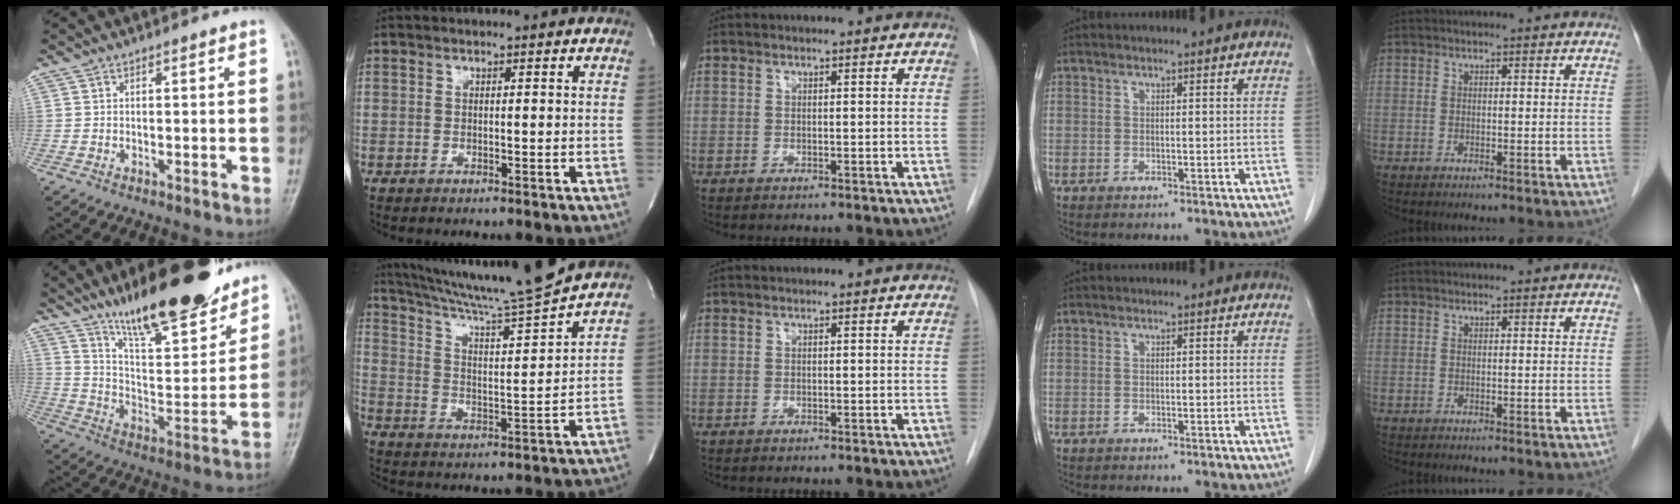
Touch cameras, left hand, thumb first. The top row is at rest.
{"thumb": {"total": 21.7, "force": [16.3, 5.9, 13.1], "torque": [-0.163, -0.086, 0.270]}, "index": {"total": 16.0, "force": [14.5, -2.2, 6.6], "torque": [-0.119, -0.025, 0.231]}}